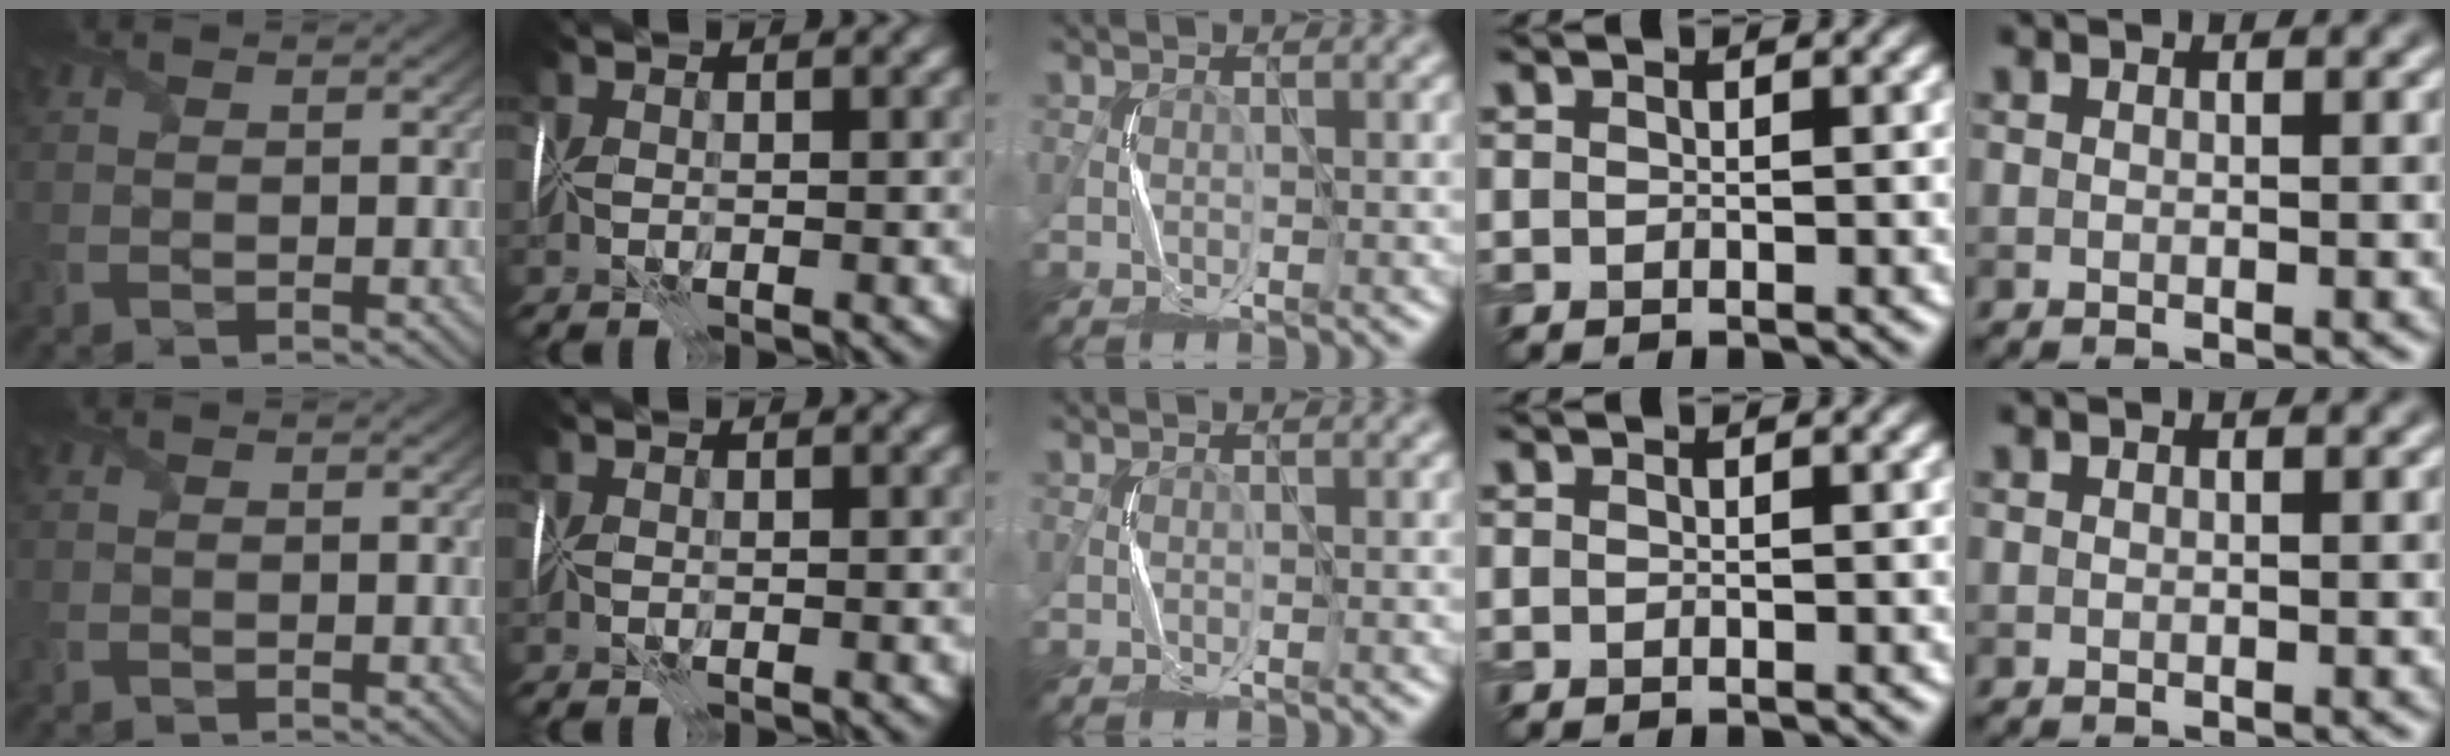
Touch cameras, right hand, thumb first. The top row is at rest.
{}